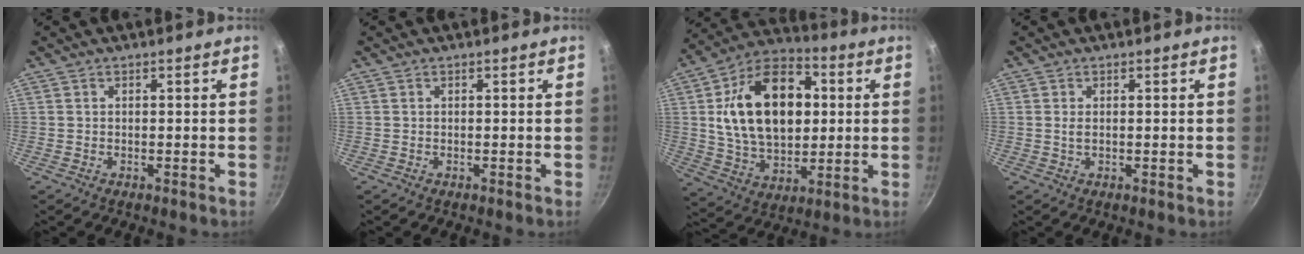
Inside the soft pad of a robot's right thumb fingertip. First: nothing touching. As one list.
[{"total": 0.0}, {"total": 22.9, "force": [3.6, 15.0, 17.0], "torque": [-0.258, 0.012, 0.056]}, {"total": 1.1, "force": [0.1, 0.5, 1.0], "torque": [-0.019, 0.000, 0.001]}]